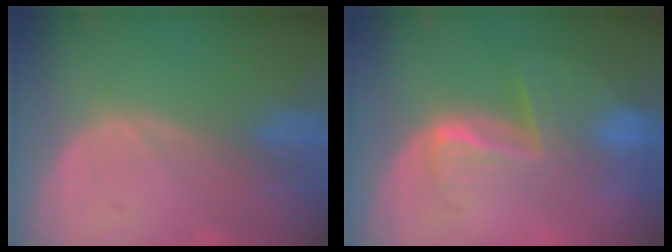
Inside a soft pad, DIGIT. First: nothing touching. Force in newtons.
{"total": 6.3, "press": 6.1, "slide": 1.5}